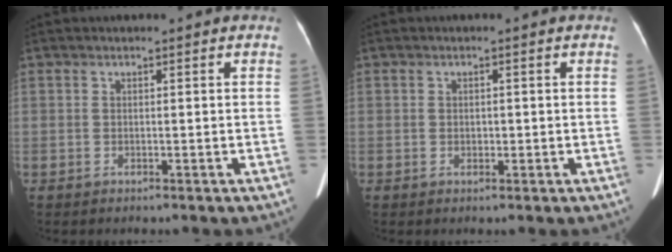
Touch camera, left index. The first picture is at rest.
{"total": 1.0, "force": [-0.2, 0.8, 0.6], "torque": [-0.013, 0.001, 0.001]}